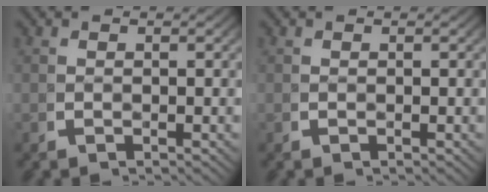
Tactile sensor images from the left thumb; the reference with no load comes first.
{"total": 0.0}